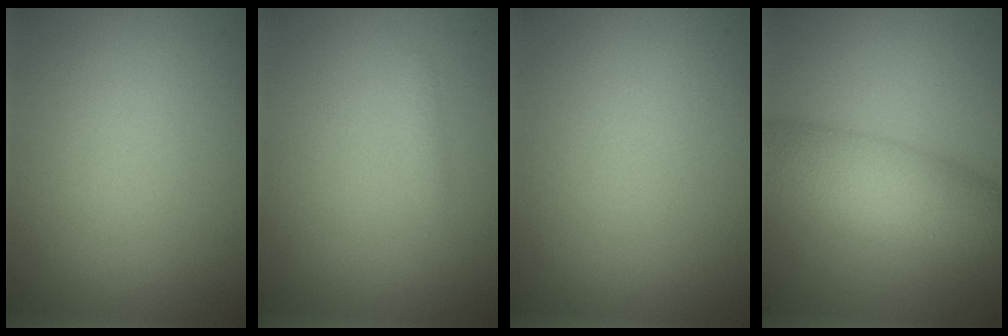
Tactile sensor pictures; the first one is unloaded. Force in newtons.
{"total": 0.6, "press": 0.6, "slide": 0.0}
{"total": 0.0}
{"total": 6.1, "press": 6.1, "slide": 0.2}